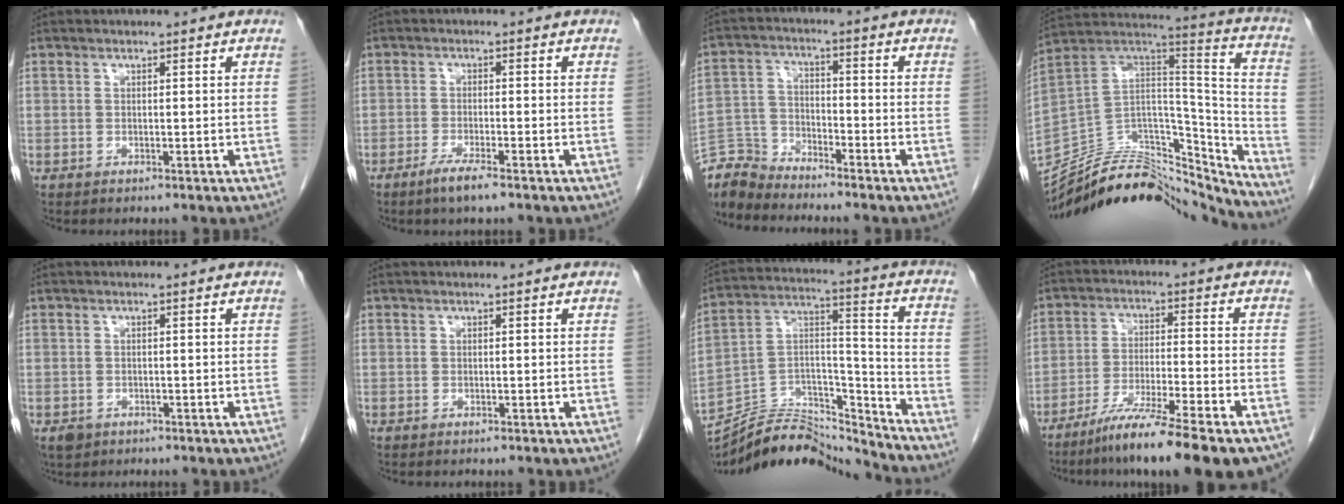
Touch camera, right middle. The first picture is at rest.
{"total": 3.6, "force": [-2.5, 0.2, 2.6], "torque": [-0.054, -0.006, -0.046]}
{"total": 6.5, "force": [-6.4, 0.8, -0.7], "torque": [0.012, 0.005, -0.127]}
{"total": 29.6, "force": [-27.0, 7.8, 9.3], "torque": [-0.147, 0.027, -0.412]}
{"total": 2.2, "force": [-1.3, 1.7, 0.5], "torque": [-0.014, 0.002, -0.016]}
{"total": 0.0}
{"total": 19.5, "force": [-18.8, 2.8, 4.1], "torque": [-0.077, 0.034, -0.315]}
{"total": 15.3, "force": [-11.8, 0.4, 9.8], "torque": [-0.145, -0.034, -0.187]}